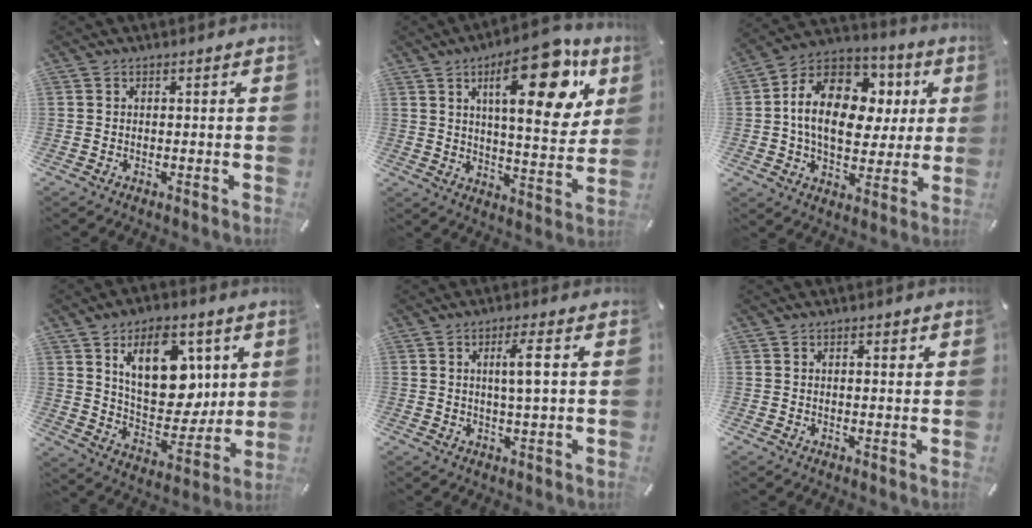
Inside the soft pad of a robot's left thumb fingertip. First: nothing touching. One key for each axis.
{"total": 21.7, "fx": 10.0, "fy": 8.0, "fz": 17.4, "tx": -0.246, "ty": -0.042, "tz": 0.148}
{"total": 17.8, "fx": 2.4, "fy": 12.8, "fz": 12.2, "tx": -0.223, "ty": -0.003, "tz": 0.042}
{"total": 17.4, "fx": 7.4, "fy": 10.9, "fz": 11.3, "tx": -0.164, "ty": -0.029, "tz": 0.133}
{"total": 5.8, "fx": 1.0, "fy": 0.7, "fz": 5.7, "tx": -0.110, "ty": 0.000, "tz": 0.013}
{"total": 1.4, "fx": 0.5, "fy": 0.6, "fz": 1.1, "tx": -0.023, "ty": 0.004, "tz": 0.008}